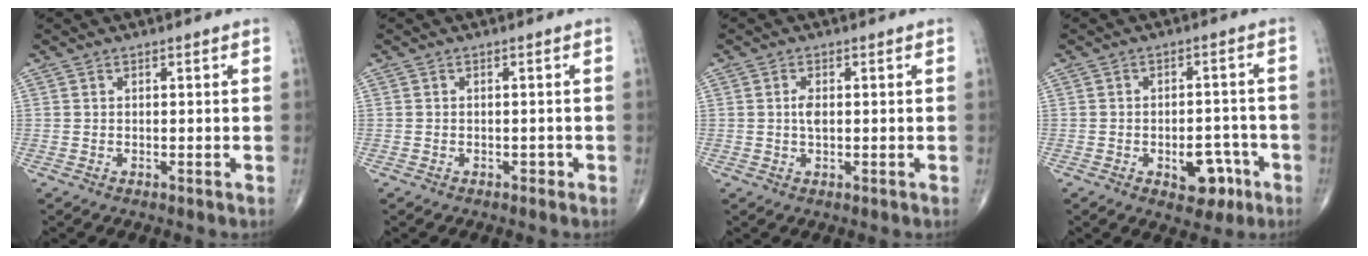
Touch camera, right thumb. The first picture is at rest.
{"total": 0.8, "force": [-0.5, 0.6, 0.2], "torque": [-0.001, 0.002, -0.011]}
{"total": 2.2, "force": [0.2, 1.2, 1.9], "torque": [-0.037, 0.000, 0.002]}
{"total": 7.6, "force": [-3.3, 4.4, 5.2], "torque": [-0.044, 0.028, -0.038]}